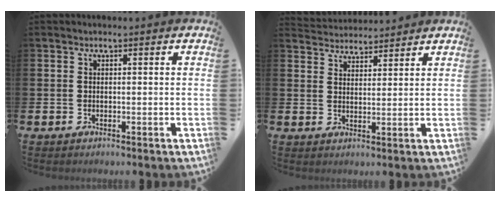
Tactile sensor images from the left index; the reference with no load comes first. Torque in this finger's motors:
{"motor_torque": [-1.27, -0.45, -0.96, -0.09]}